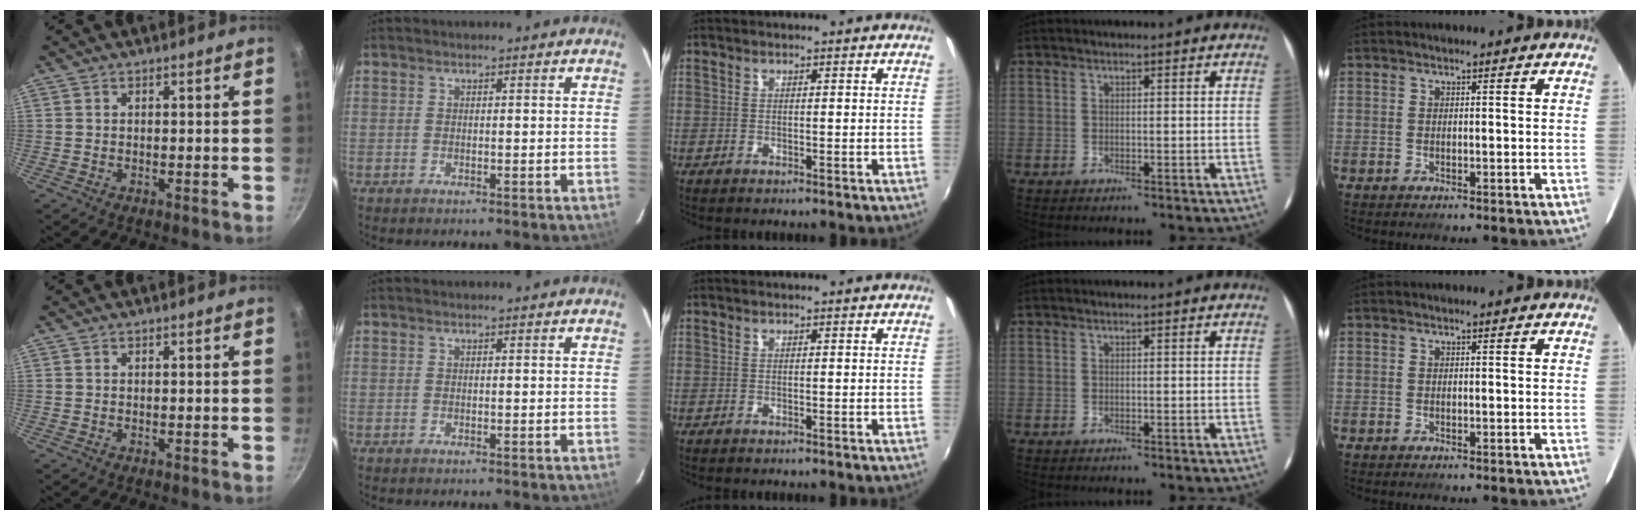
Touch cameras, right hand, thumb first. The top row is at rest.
{}